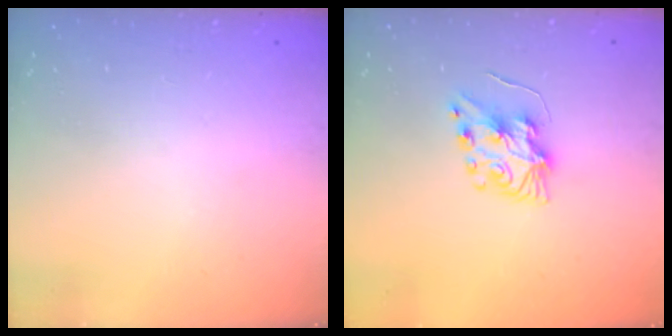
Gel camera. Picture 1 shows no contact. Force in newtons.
{"total": 7.8, "press": 7.8, "slide": 0.7}